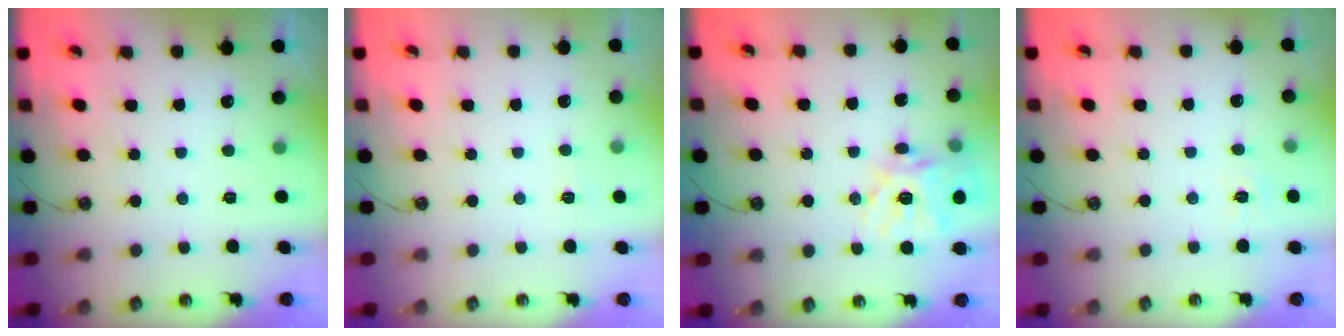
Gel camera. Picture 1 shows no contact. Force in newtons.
{"total": 3.6, "press": 3.6, "slide": 0.5}
{"total": 18.7, "press": 18.6, "slide": 2.4}
{"total": 4.0, "press": 4.0, "slide": 0.5}